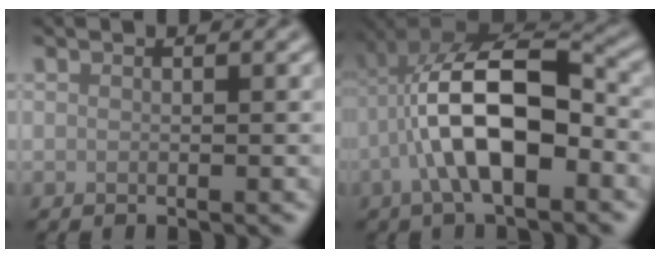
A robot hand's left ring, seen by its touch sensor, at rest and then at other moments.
{"total": 9.9, "force": [-2.4, 4.2, 8.6], "torque": [-0.162, 0.018, -0.044]}